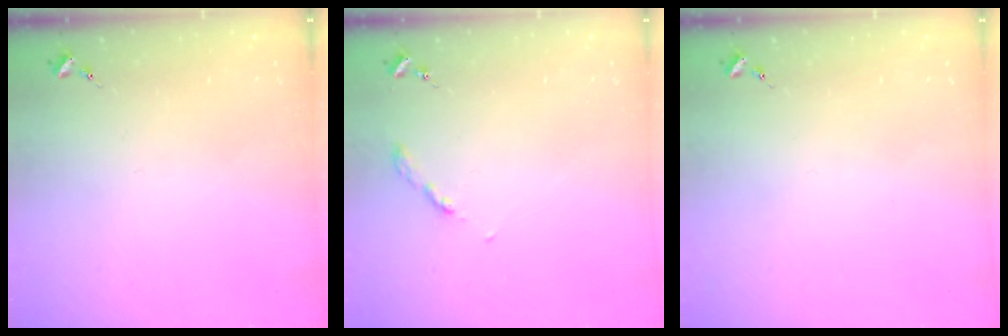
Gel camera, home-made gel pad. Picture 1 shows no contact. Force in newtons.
{"total": 2.7, "press": 2.6, "slide": 0.3}
{"total": 0.0}